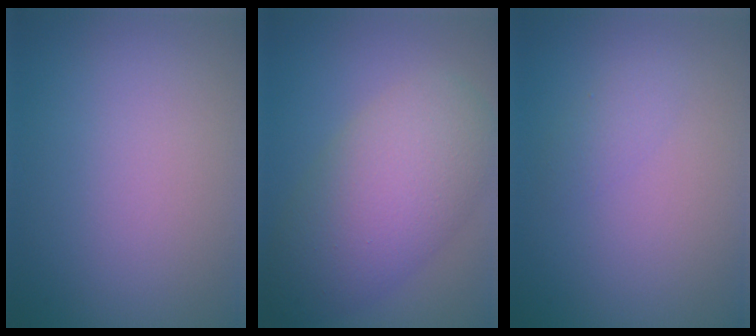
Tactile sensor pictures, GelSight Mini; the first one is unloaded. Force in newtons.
{"total": 8.5, "press": 8.5, "slide": 0.3}
{"total": 1.1, "press": 1.1, "slide": 0.0}